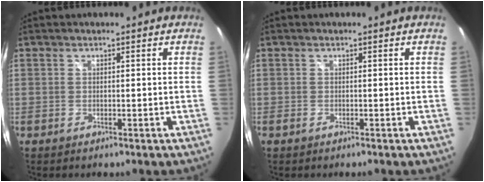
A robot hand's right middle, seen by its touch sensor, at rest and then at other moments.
{"total": 0.7, "force": [-0.5, 0.4, 0.4], "torque": [-0.008, -0.004, -0.010]}